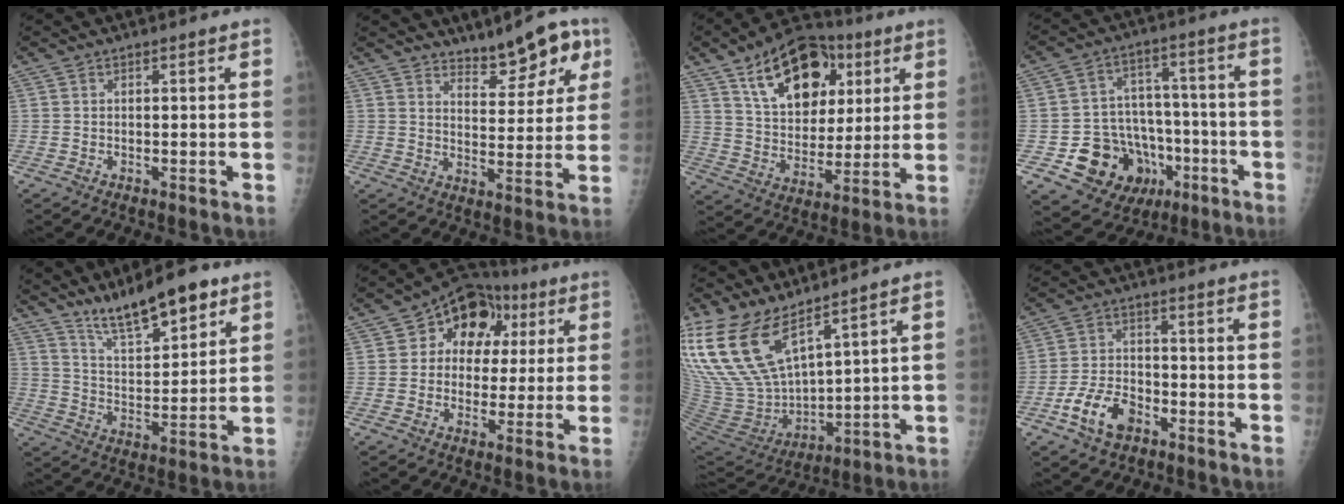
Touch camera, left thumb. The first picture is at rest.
{"total": 9.6, "force": [6.4, 3.9, 6.0], "torque": [-0.050, -0.031, 0.096]}
{"total": 19.6, "force": [8.8, 12.3, 12.5], "torque": [-0.155, -0.022, 0.147]}
{"total": 16.9, "force": [-6.3, 13.6, 7.8], "torque": [-0.088, 0.066, -0.083]}
{"total": 13.2, "force": [9.4, 3.8, 8.4], "torque": [-0.120, -0.055, 0.169]}
{"total": 13.4, "force": [3.9, 10.1, 7.9], "torque": [-0.052, 0.016, 0.051]}
{"total": 18.6, "force": [12.5, 8.0, 11.3], "torque": [-0.223, -0.065, 0.263]}
{"total": 8.9, "force": [-4.8, 5.5, 5.1], "torque": [-0.084, 0.025, -0.086]}